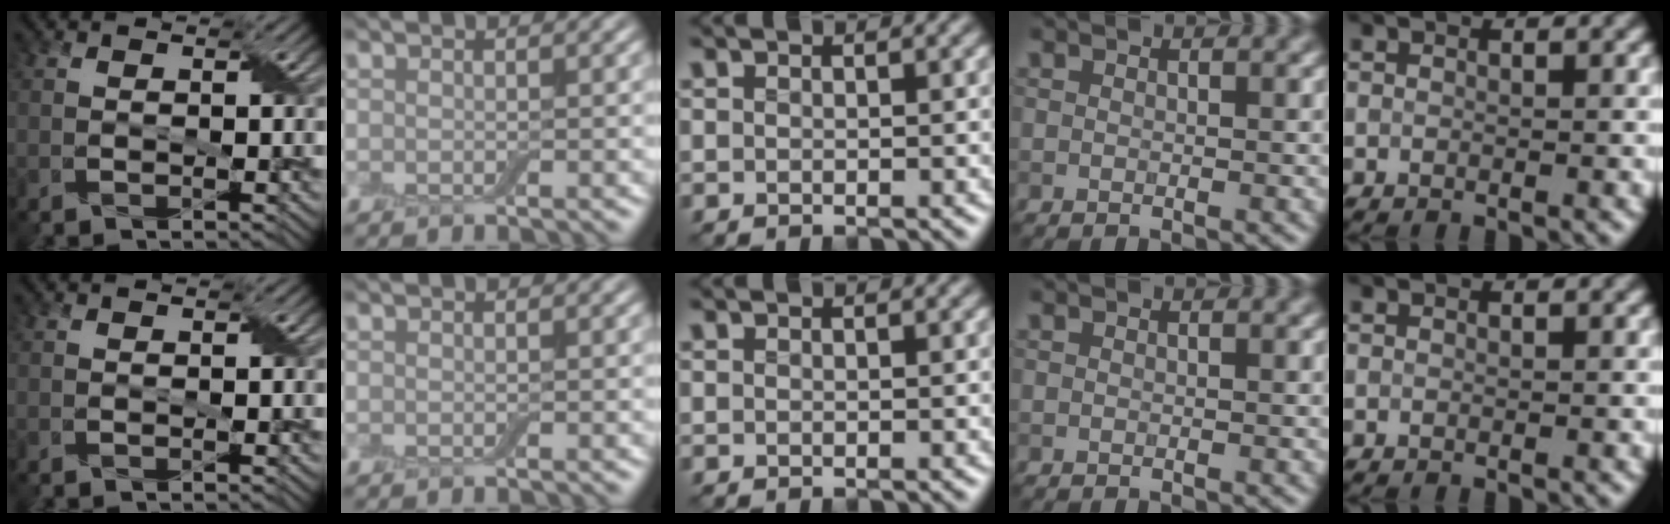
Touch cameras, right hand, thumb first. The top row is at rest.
{}